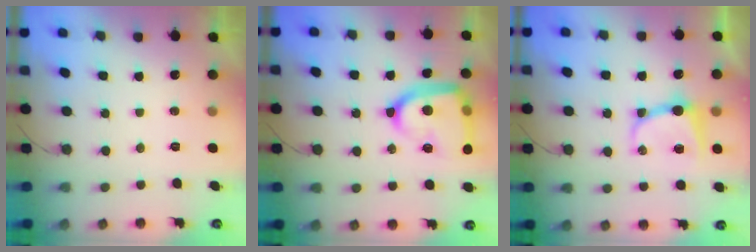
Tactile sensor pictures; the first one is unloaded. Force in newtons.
{"total": 18.2, "press": 18.1, "slide": 1.2}
{"total": 8.5, "press": 8.5, "slide": 1.0}